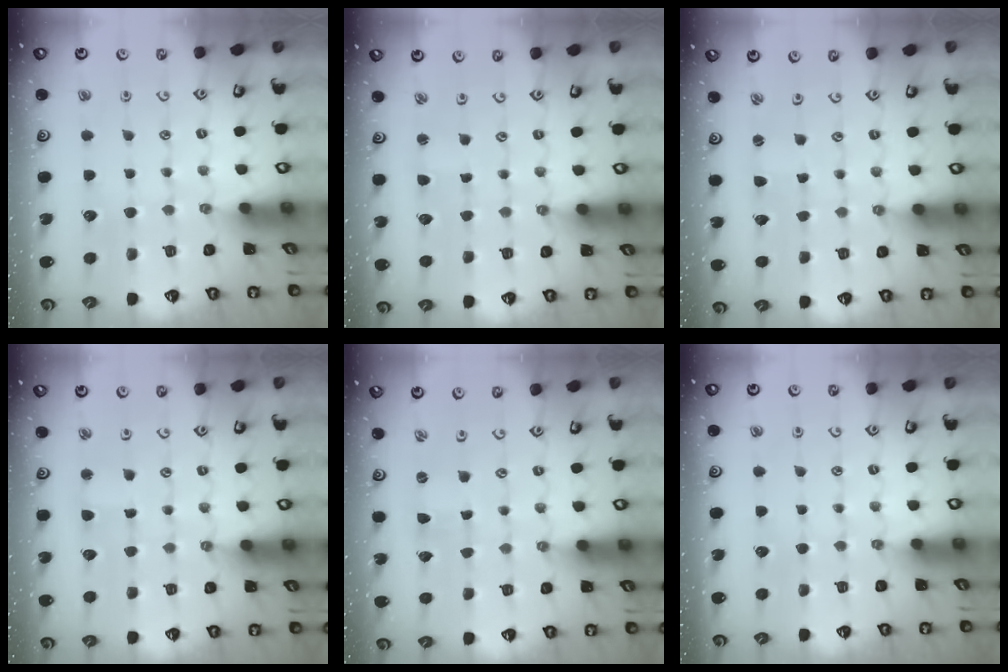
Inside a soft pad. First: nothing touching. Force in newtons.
{"total": 1.5, "press": 1.5, "slide": 0.3}
{"total": 1.5, "press": 1.5, "slide": 0.3}
{"total": 2.1, "press": 2.1, "slide": 0.2}
{"total": 0.0}
{"total": 0.0}